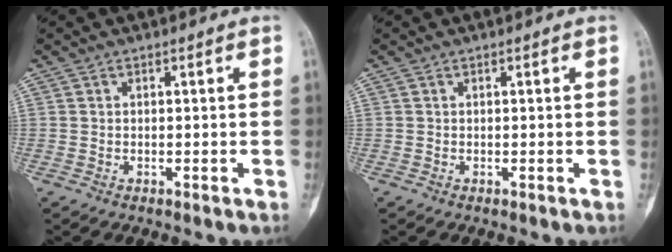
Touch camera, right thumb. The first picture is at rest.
{"total": 0.0}